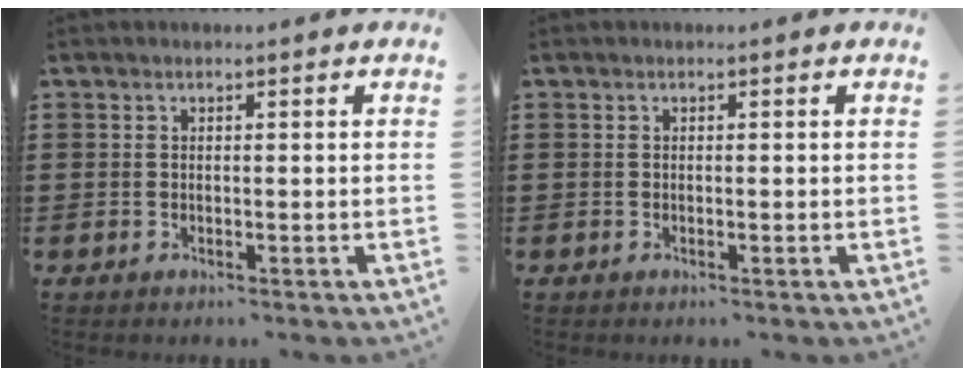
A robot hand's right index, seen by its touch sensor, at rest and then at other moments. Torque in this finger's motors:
{"motor_torque": [1.70, 0.44, 0.00, 0.00]}